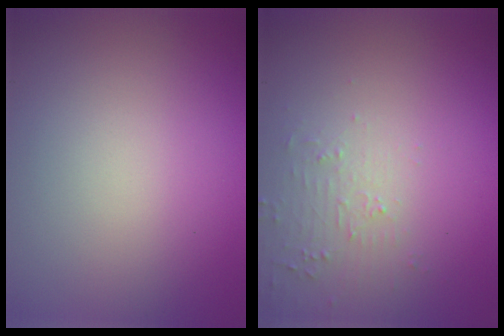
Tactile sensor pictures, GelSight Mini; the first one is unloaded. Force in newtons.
{"total": 2.1, "press": 2.0, "slide": 0.5}